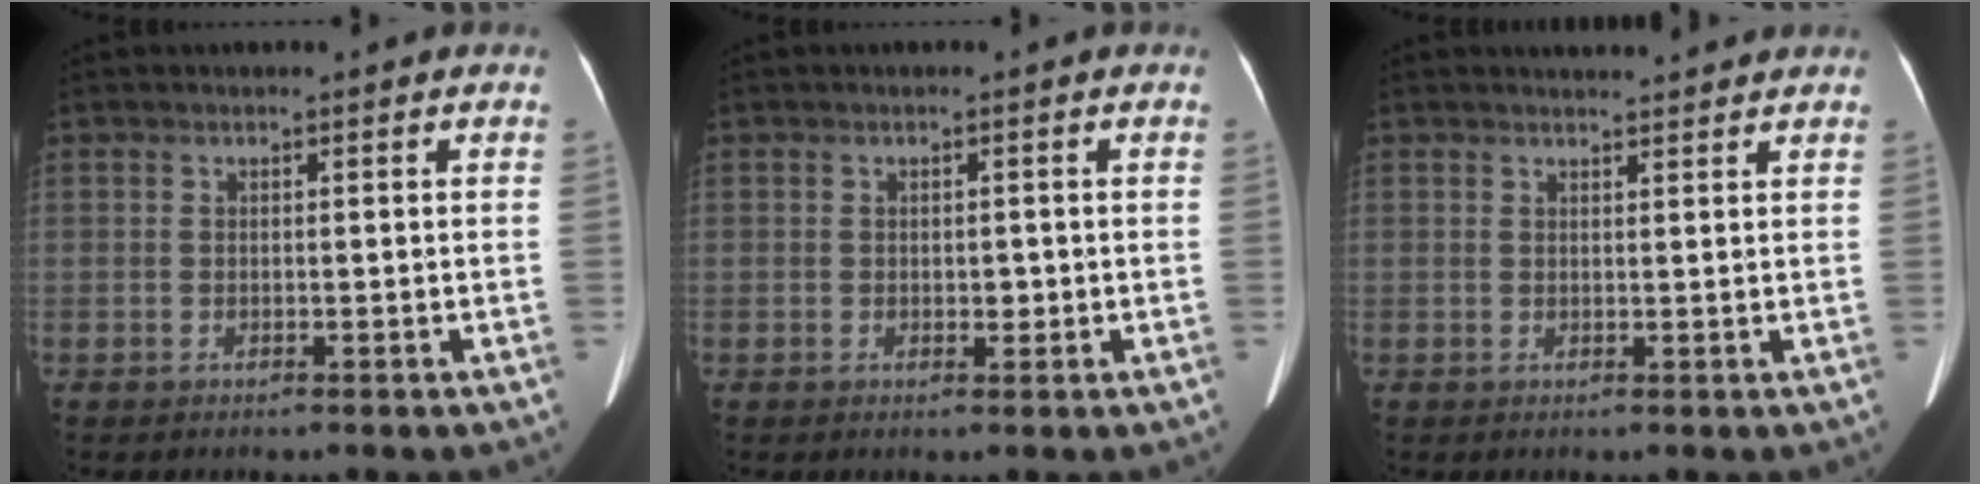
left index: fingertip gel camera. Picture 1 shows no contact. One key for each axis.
{"total": 1.3, "fx": -0.2, "fy": 0.8, "fz": 1.0, "tx": -0.014, "ty": -0.001, "tz": -0.001}
{"total": 3.7, "fx": 3.6, "fy": 0.4, "fz": 0.7, "tx": -0.017, "ty": 0.014, "tz": 0.046}